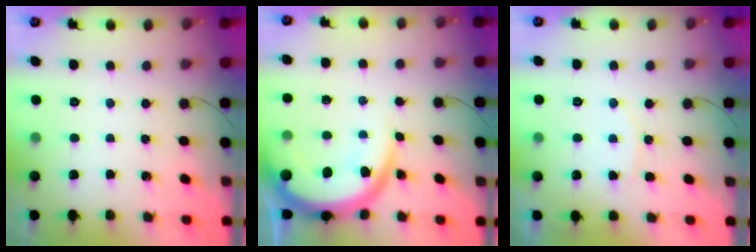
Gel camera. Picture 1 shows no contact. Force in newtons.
{"total": 12.2, "press": 12.1, "slide": 1.1}
{"total": 5.8, "press": 5.8, "slide": 0.4}